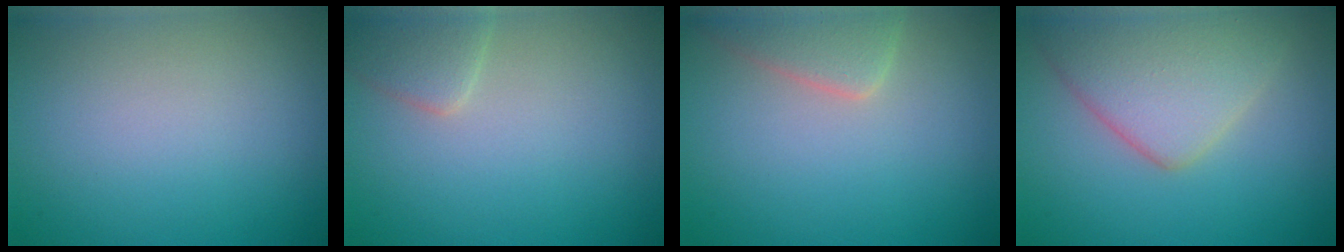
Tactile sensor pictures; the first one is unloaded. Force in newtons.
{"total": 2.3, "press": 2.3, "slide": 0.2}
{"total": 2.9, "press": 2.9, "slide": 0.3}
{"total": 5.9, "press": 5.8, "slide": 0.3}